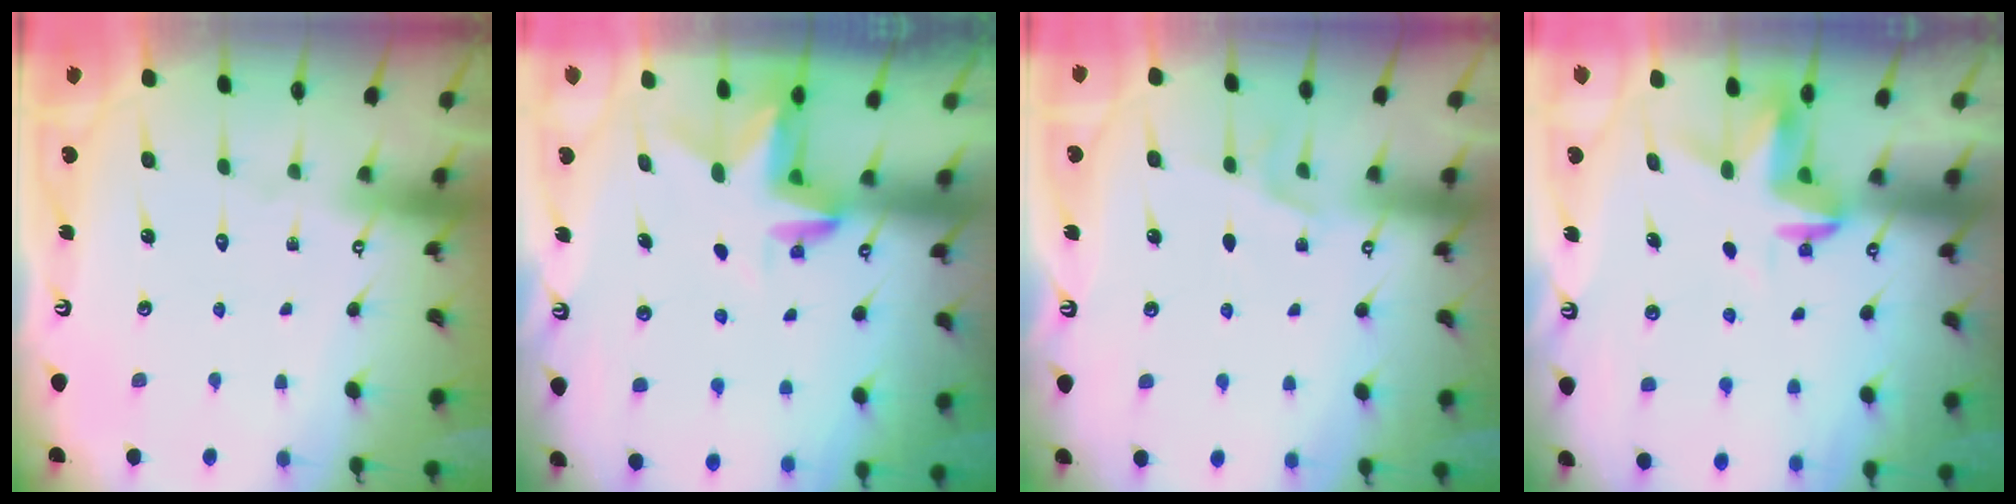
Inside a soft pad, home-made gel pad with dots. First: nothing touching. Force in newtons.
{"total": 3.0, "press": 3.0, "slide": 0.2}
{"total": 4.1, "press": 3.8, "slide": 1.5}
{"total": 3.6, "press": 3.6, "slide": 0.2}